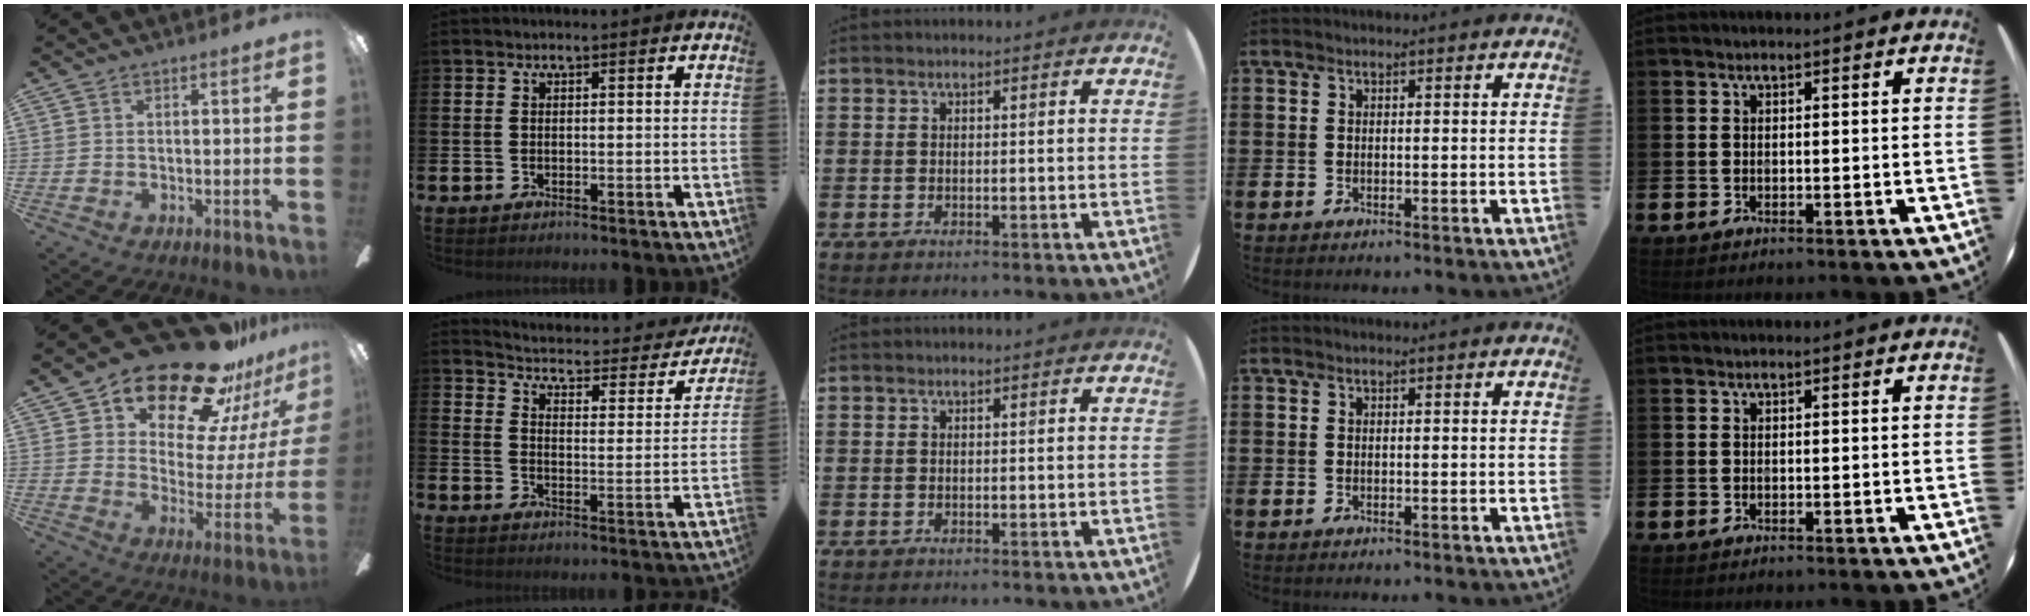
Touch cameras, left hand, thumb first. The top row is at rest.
{"thumb": {"total": 23.6, "force": [18.9, 9.1, 10.9], "torque": [-0.171, -0.129, 0.323]}, "index": {"total": 3.6, "force": [3.4, 0.9, 0.8], "torque": [-0.035, -0.036, 0.049]}}